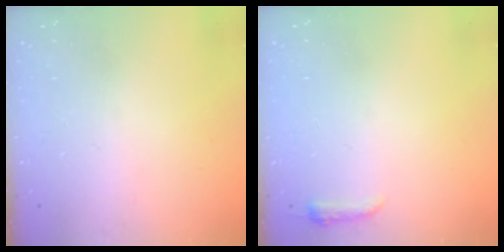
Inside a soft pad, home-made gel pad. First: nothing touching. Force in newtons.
{"total": 3.6, "press": 3.5, "slide": 0.6}